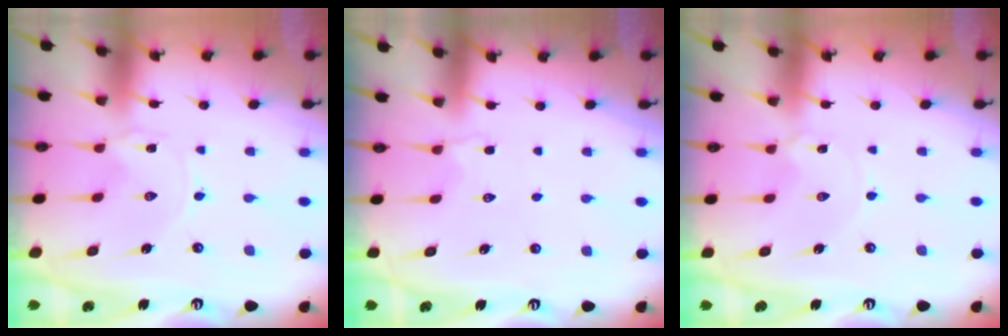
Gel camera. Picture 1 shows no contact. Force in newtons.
{"total": 2.3, "press": 2.0, "slide": 1.2}
{"total": 0.0}